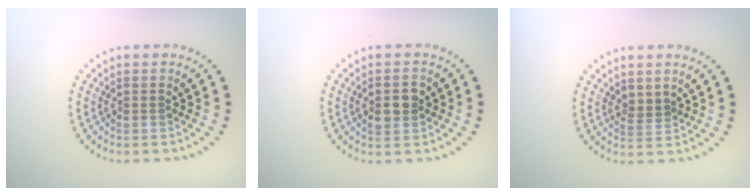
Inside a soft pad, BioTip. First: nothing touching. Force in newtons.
{"total": 2.6, "press": 2.6, "slide": 0.1}
{"total": 1.1, "press": 0.9, "slide": 0.6}